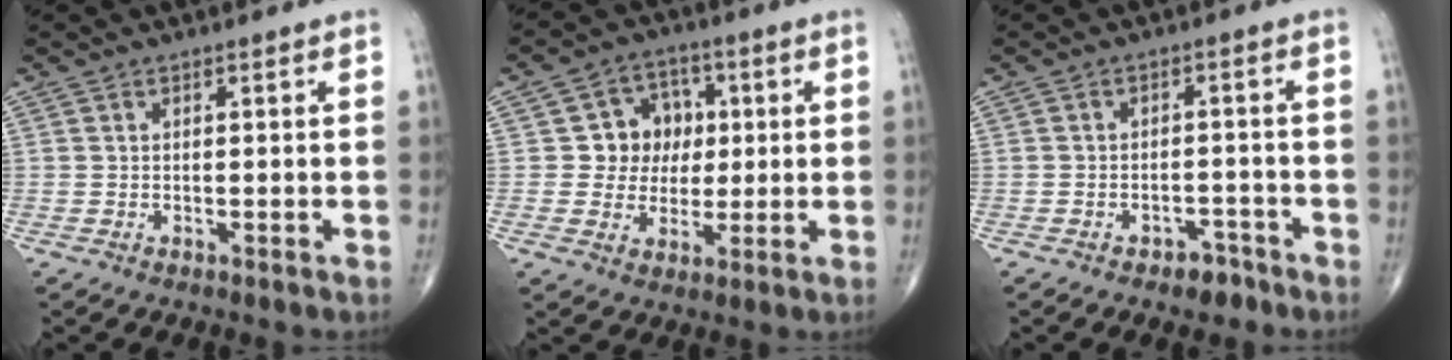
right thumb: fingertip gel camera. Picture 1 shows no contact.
{"total": 8.8, "force": [1.2, 8.1, 3.3], "torque": [0.004, 0.009, 0.016]}
{"total": 3.5, "force": [-2.5, 2.0, 1.4], "torque": [-0.008, 0.021, -0.031]}